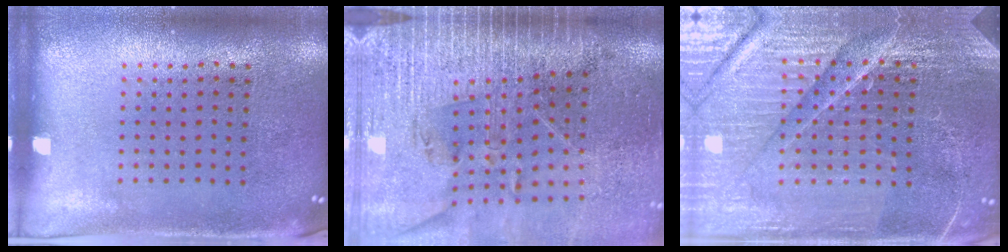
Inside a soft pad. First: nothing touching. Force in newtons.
{"total": 3.8, "press": 3.4, "slide": 1.8}
{"total": 5.6, "press": 5.2, "slide": 2.2}